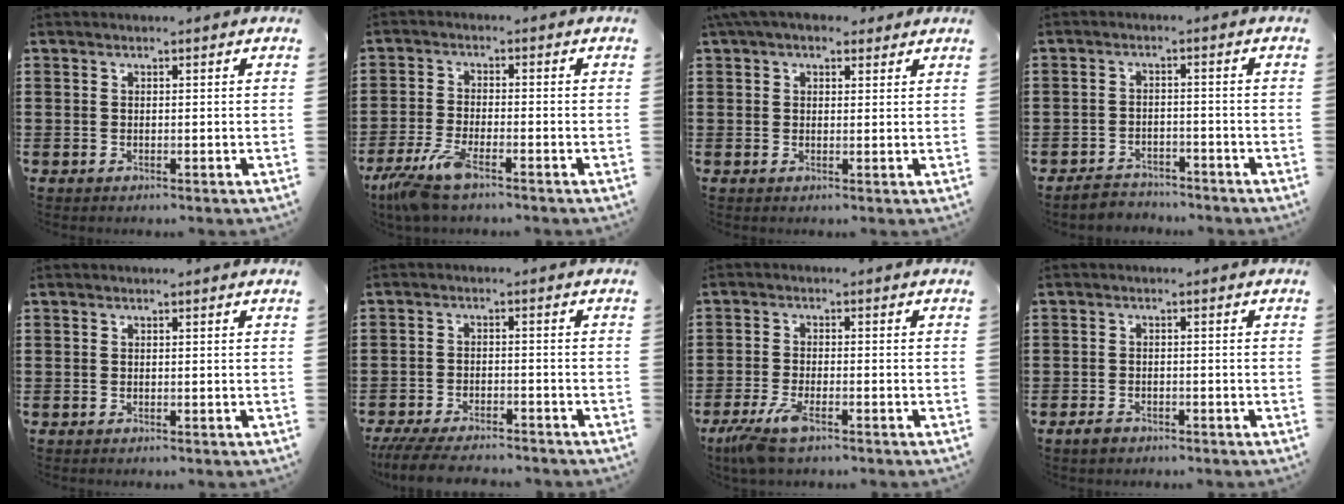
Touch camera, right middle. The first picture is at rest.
{"total": 6.0, "force": [-4.5, 0.9, 3.9], "torque": [-0.098, -0.017, -0.087]}
{"total": 3.5, "force": [2.9, 1.2, 1.5], "torque": [-0.038, 0.001, 0.055]}
{"total": 2.8, "force": [-2.7, 0.7, 0.0], "torque": [-0.007, 0.002, -0.058]}
{"total": 0.0}
{"total": 4.6, "force": [-4.3, 0.6, 1.4], "torque": [-0.035, -0.004, -0.088]}
{"total": 4.8, "force": [-3.3, 1.0, 3.4], "torque": [-0.081, -0.013, -0.067]}
{"total": 1.8, "force": [-1.3, 0.9, 0.8], "torque": [-0.024, -0.001, -0.030]}